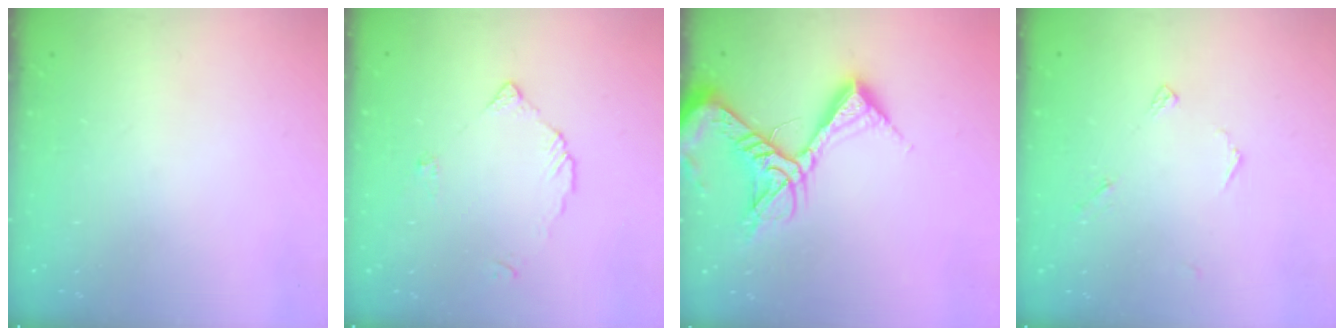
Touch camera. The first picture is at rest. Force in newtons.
{"total": 3.3, "press": 3.2, "slide": 0.4}
{"total": 14.2, "press": 14.1, "slide": 2.0}
{"total": 4.2, "press": 4.2, "slide": 0.4}